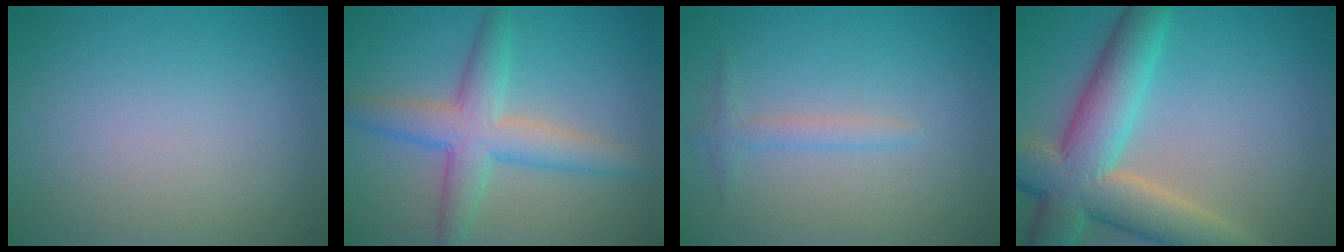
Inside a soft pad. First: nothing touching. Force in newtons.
{"total": 5.2, "press": 5.2, "slide": 0.1}
{"total": 1.4, "press": 1.4, "slide": 0.0}
{"total": 9.4, "press": 9.4, "slide": 1.0}